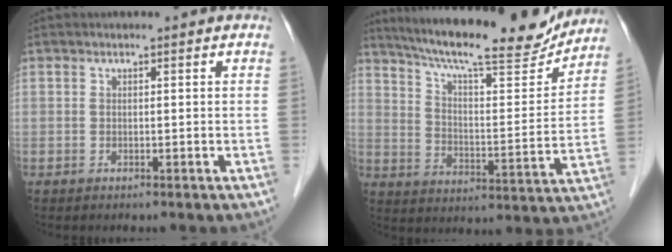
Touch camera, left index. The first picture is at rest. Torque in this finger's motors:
{"motor_torque": [0.27, -0.46, 0.33, 0.08]}